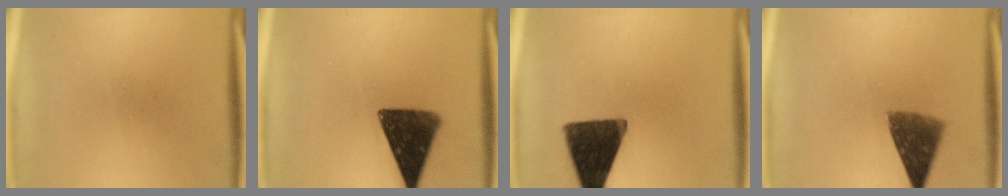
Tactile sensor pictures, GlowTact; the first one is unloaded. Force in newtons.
{"total": 12.8}
{"total": 14.5}
{"total": 7.8}